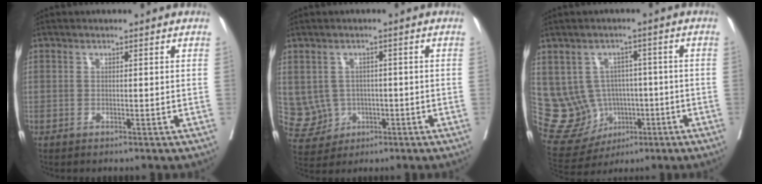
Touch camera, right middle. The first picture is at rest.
{"total": 7.4, "force": [-0.4, 7.4, 1.1], "torque": [-0.034, 0.016, 0.011]}
{"total": 10.7, "force": [-1.2, 10.1, 3.1], "torque": [-0.072, 0.040, 0.009]}